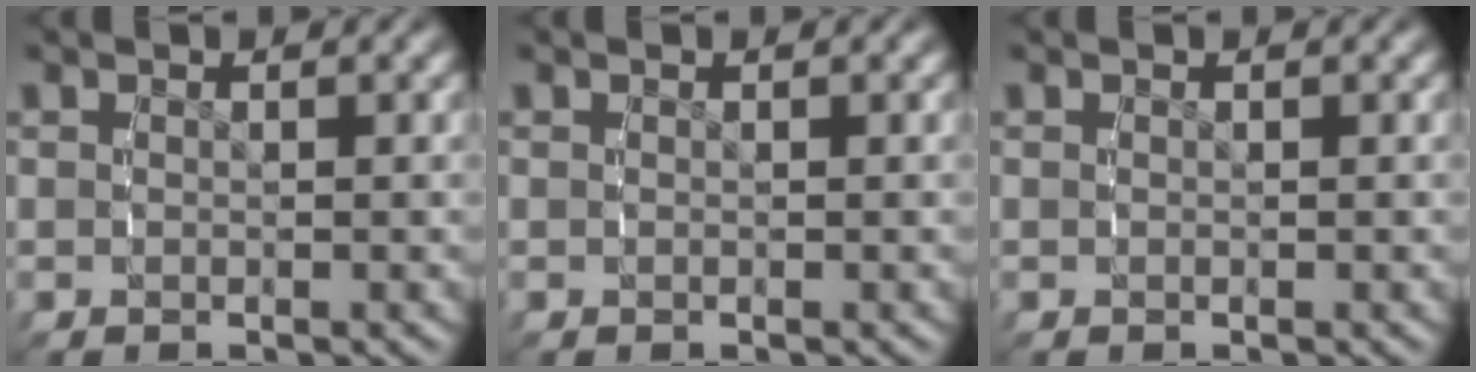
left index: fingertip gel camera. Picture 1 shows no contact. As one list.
[{"total": 0.0}, {"total": 0.0}]